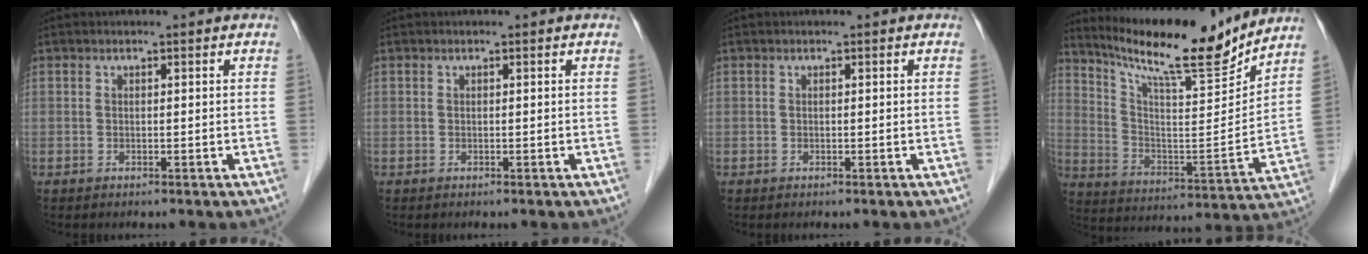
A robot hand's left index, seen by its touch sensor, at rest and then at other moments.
{"total": 0.0}
{"total": 0.0}
{"total": 17.5, "force": [15.8, 0.9, 7.4], "torque": [-0.138, -0.033, 0.255]}